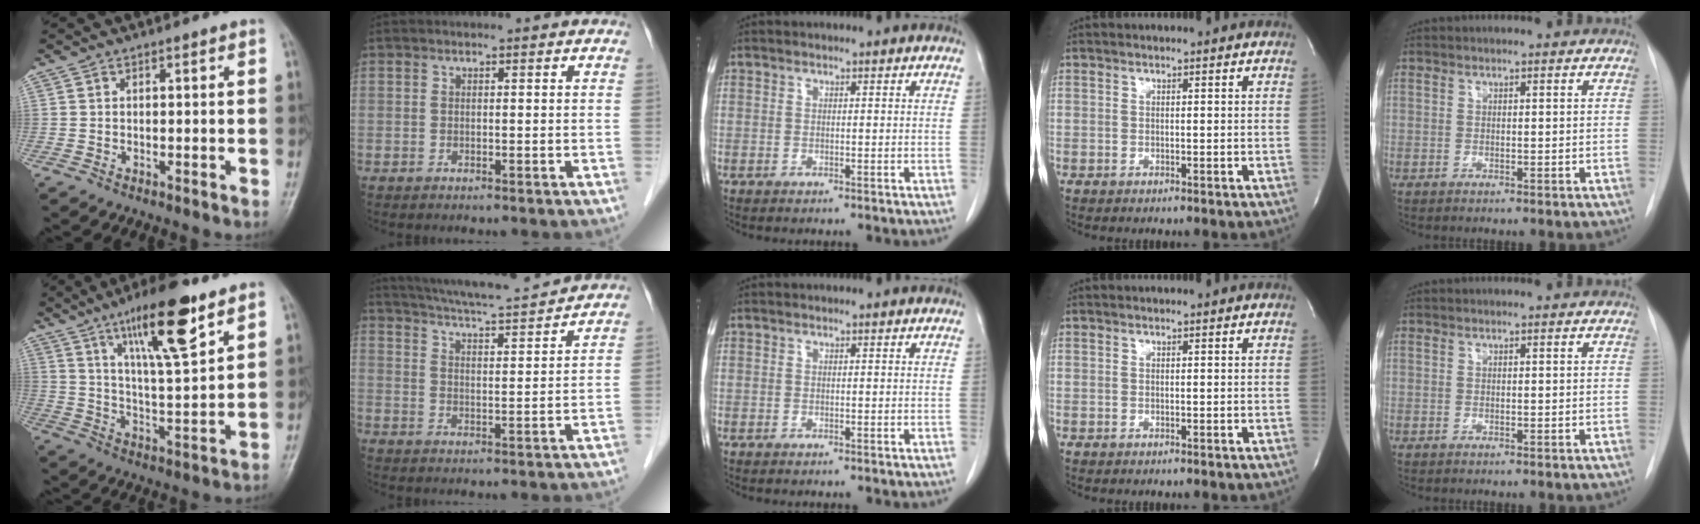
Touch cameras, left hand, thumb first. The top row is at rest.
{"thumb": {"total": 15.6, "force": [9.1, 3.3, 12.2], "torque": [-0.189, -0.045, 0.156]}, "index": {"total": 13.9, "force": [13.0, 0.4, 5.0], "torque": [-0.093, 0.011, 0.193]}}